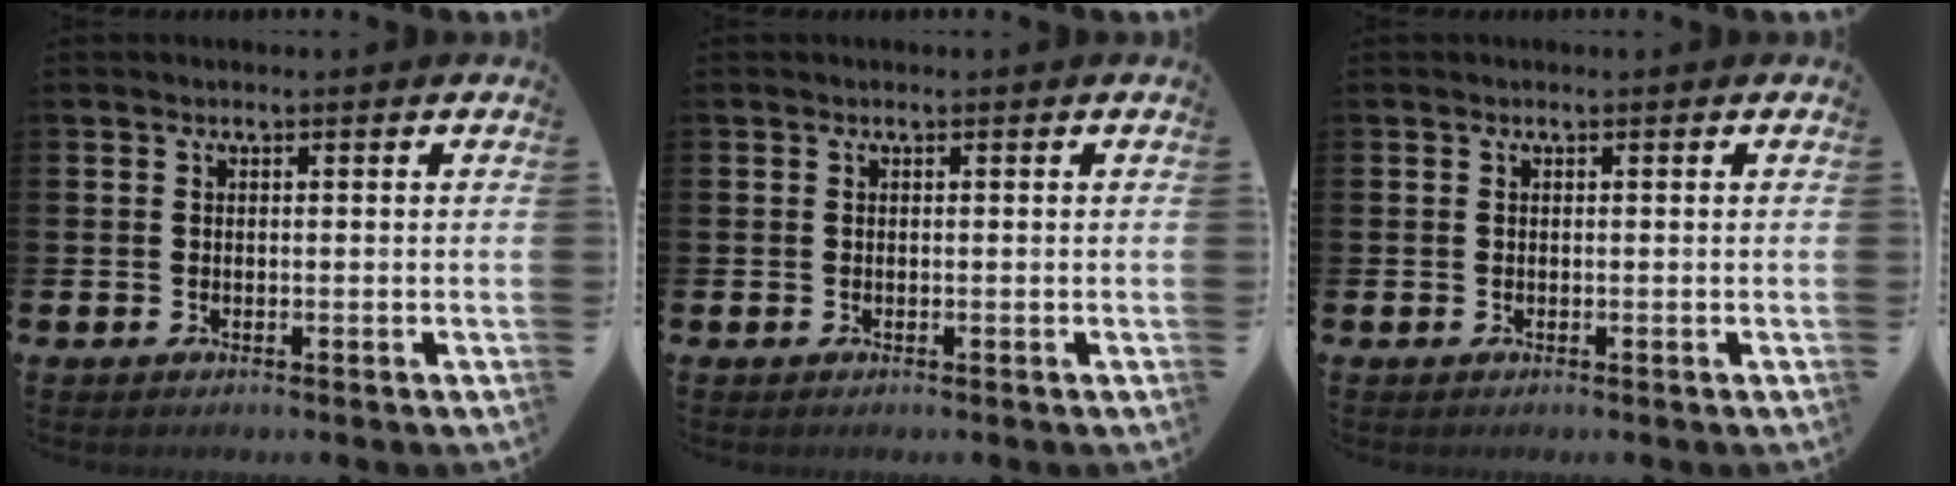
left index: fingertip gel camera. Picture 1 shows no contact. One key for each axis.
{"total": 0.0}
{"total": 0.0}